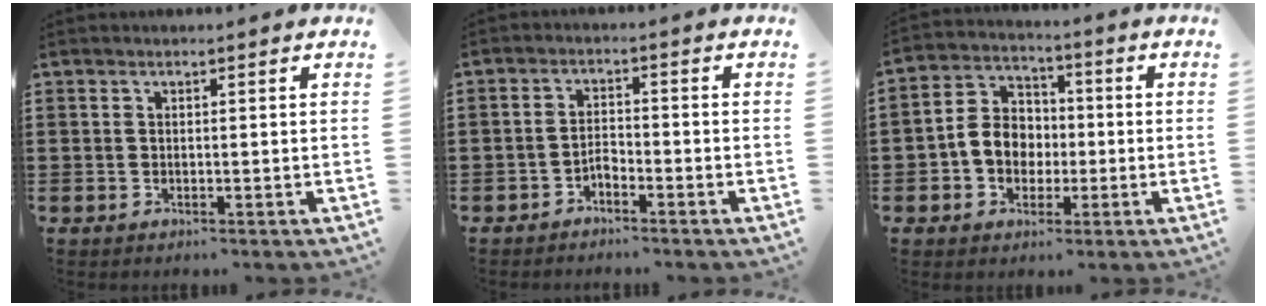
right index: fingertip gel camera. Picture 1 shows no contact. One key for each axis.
{"total": 2.0, "fx": -1.8, "fy": 0.7, "fz": 0.7, "tx": -0.020, "ty": 0.006, "tz": -0.038}
{"total": 7.1, "fx": -1.1, "fy": 6.0, "fz": 3.6, "tx": -0.084, "ty": 0.011, "tz": -0.023}